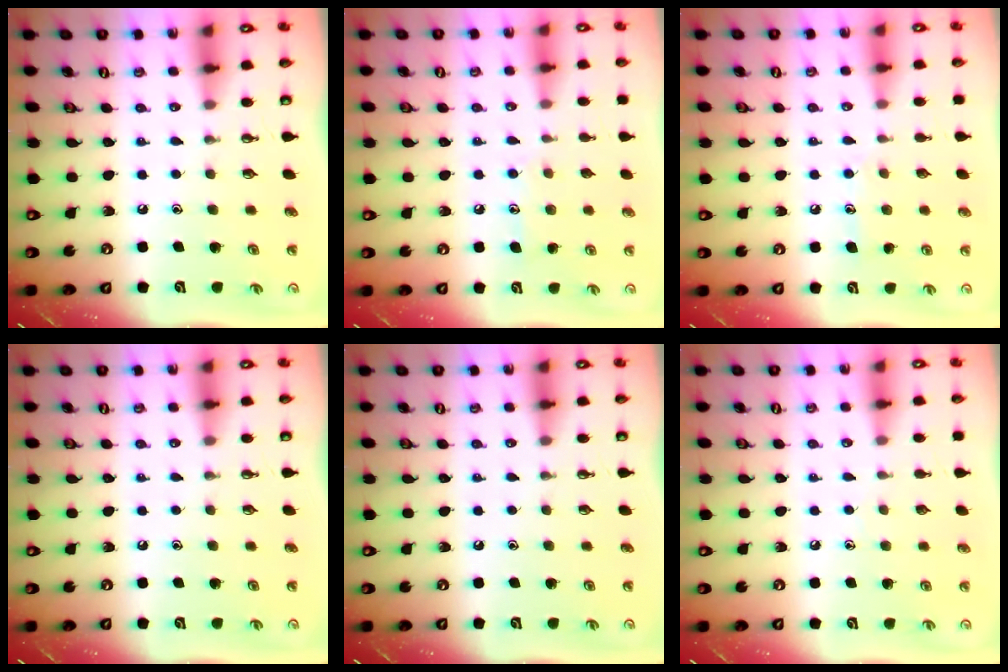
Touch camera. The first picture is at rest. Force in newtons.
{"total": 7.8, "press": 7.8, "slide": 0.6}
{"total": 6.8, "press": 6.8, "slide": 0.3}
{"total": 0.0}
{"total": 0.0}
{"total": 3.2, "press": 3.2, "slide": 0.3}